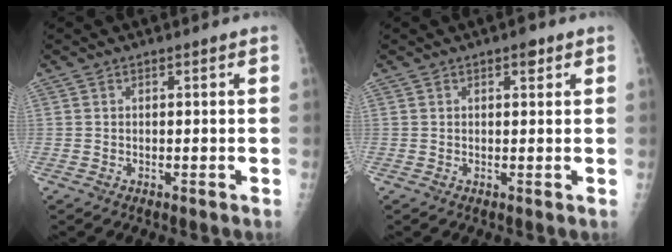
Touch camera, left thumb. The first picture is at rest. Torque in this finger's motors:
{"motor_torque": [0.16, 0.26, 0.19, -0.04, 0.00]}